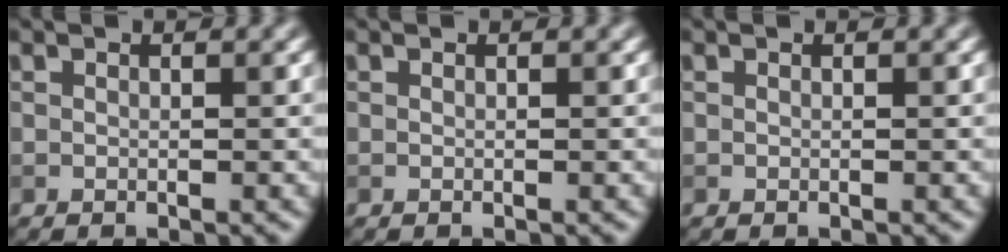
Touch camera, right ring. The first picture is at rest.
{"total": 0.0}
{"total": 0.0}